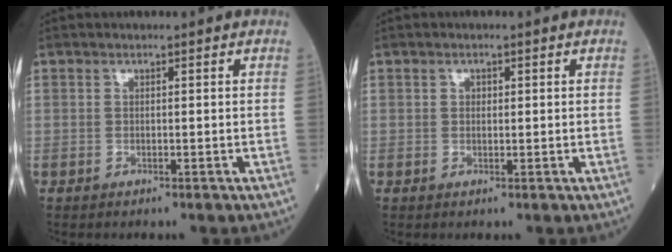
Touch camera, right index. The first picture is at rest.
{"total": 1.0, "force": [0.4, 0.7, 0.6], "torque": [-0.009, -0.001, 0.006]}